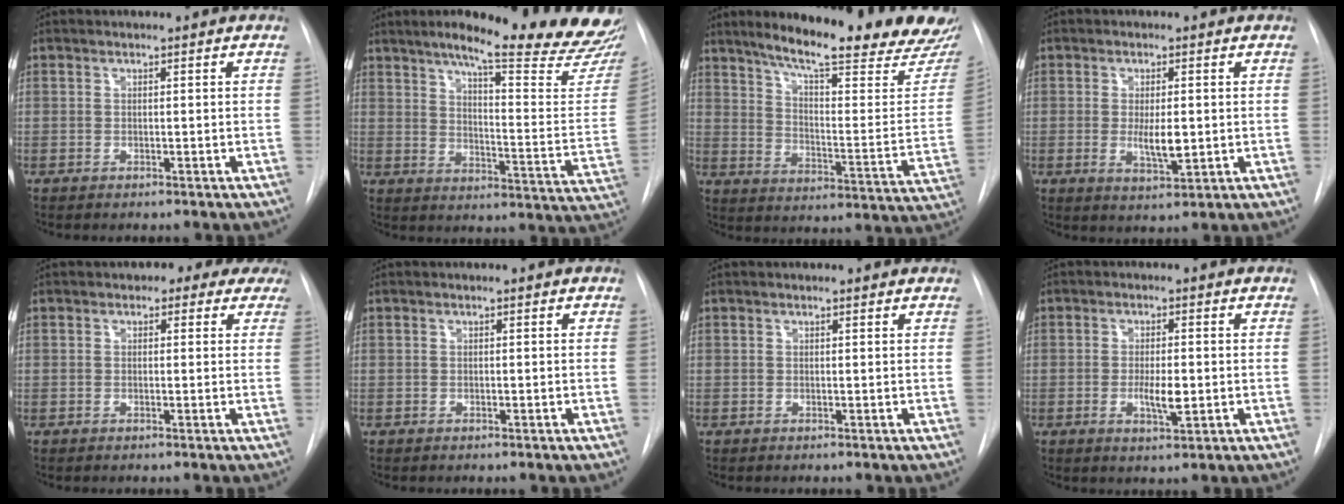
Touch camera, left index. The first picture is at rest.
{"total": 24.4, "force": [20.7, 1.6, 12.9], "torque": [-0.177, -0.095, 0.253]}
{"total": 25.3, "force": [20.9, 2.2, 14.2], "torque": [-0.208, -0.077, 0.272]}
{"total": 4.7, "force": [-1.0, 1.3, 4.4], "torque": [-0.077, -0.013, -0.009]}
{"total": 5.4, "force": [3.6, 3.4, 2.1], "torque": [-0.014, 0.015, 0.032]}
{"total": 0.9, "force": [-0.9, 0.0, -0.1], "torque": [0.005, -0.004, -0.010]}
{"total": 0.0}
{"total": 4.2, "force": [-1.5, 1.0, 3.8], "torque": [-0.070, -0.009, -0.018]}